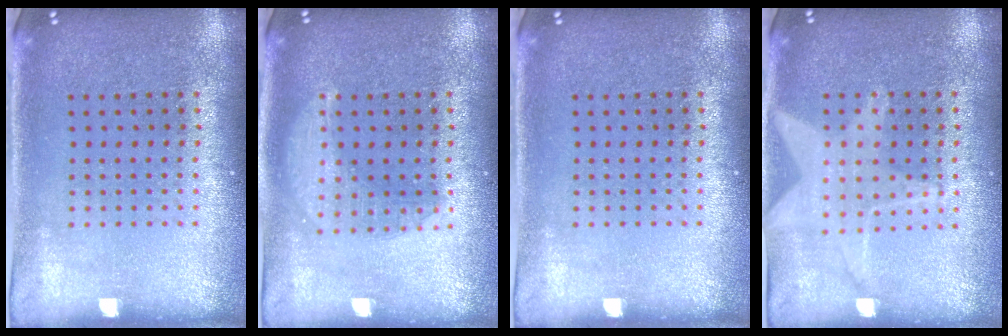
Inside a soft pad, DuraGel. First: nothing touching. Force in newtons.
{"total": 2.4, "press": 2.4, "slide": 0.3}
{"total": 0.0}
{"total": 1.3, "press": 1.3, "slide": 0.2}